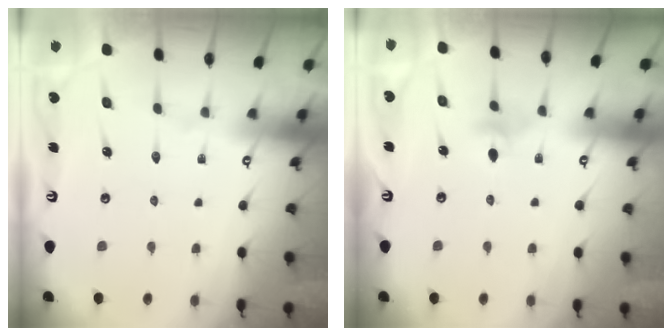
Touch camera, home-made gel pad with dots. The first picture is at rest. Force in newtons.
{"total": 2.9, "press": 2.8, "slide": 0.6}